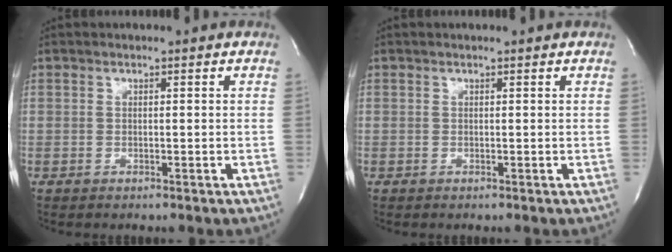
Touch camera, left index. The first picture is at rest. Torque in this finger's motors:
{"motor_torque": [0.02, -0.02, -0.36, -0.04]}